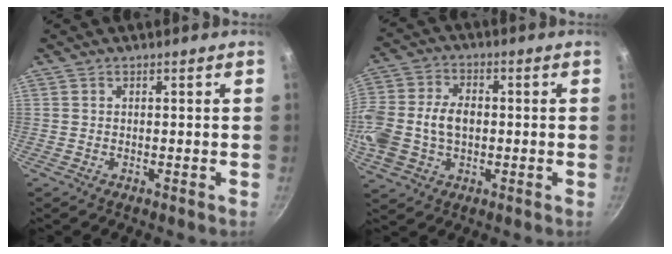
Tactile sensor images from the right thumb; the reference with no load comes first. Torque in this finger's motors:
{"motor_torque": [1.08, 2.53, 1.37, -0.61, 0.12]}